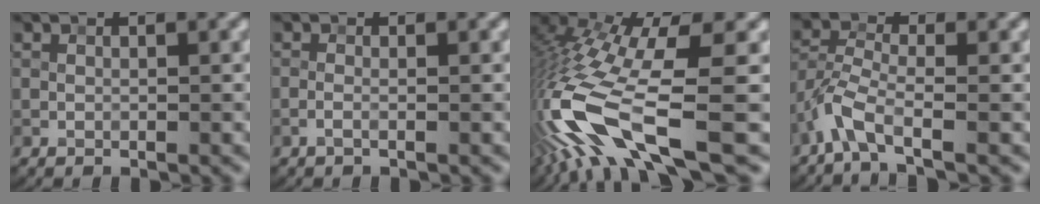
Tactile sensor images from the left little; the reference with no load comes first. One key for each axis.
{"total": 0.7, "fx": -0.4, "fy": 0.1, "fz": 0.5, "tx": -0.017, "ty": 0.001, "tz": -0.009}
{"total": 14.2, "fx": -5.3, "fy": 4.3, "fz": 12.5, "tx": -0.279, "ty": -0.019, "tz": -0.083}
{"total": 3.4, "fx": -2.5, "fy": 0.7, "fz": 2.2, "tx": -0.057, "ty": 0.005, "tz": -0.063}